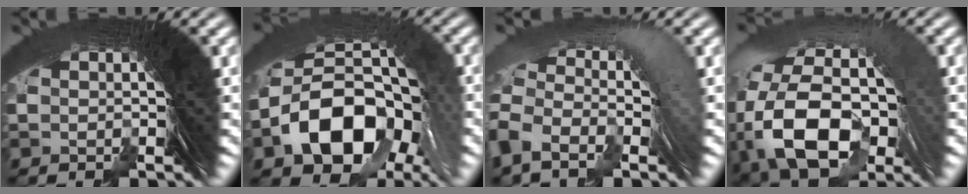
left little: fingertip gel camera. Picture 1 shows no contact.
{"total": 11.3, "force": [1.7, 7.0, 8.7], "torque": [-0.167, -0.011, 0.032]}
{"total": 3.2, "force": [0.1, 2.1, 2.4], "torque": [-0.044, 0.005, -0.001]}
{"total": 12.1, "force": [0.4, 8.4, 8.7], "torque": [-0.179, -0.029, 0.020]}